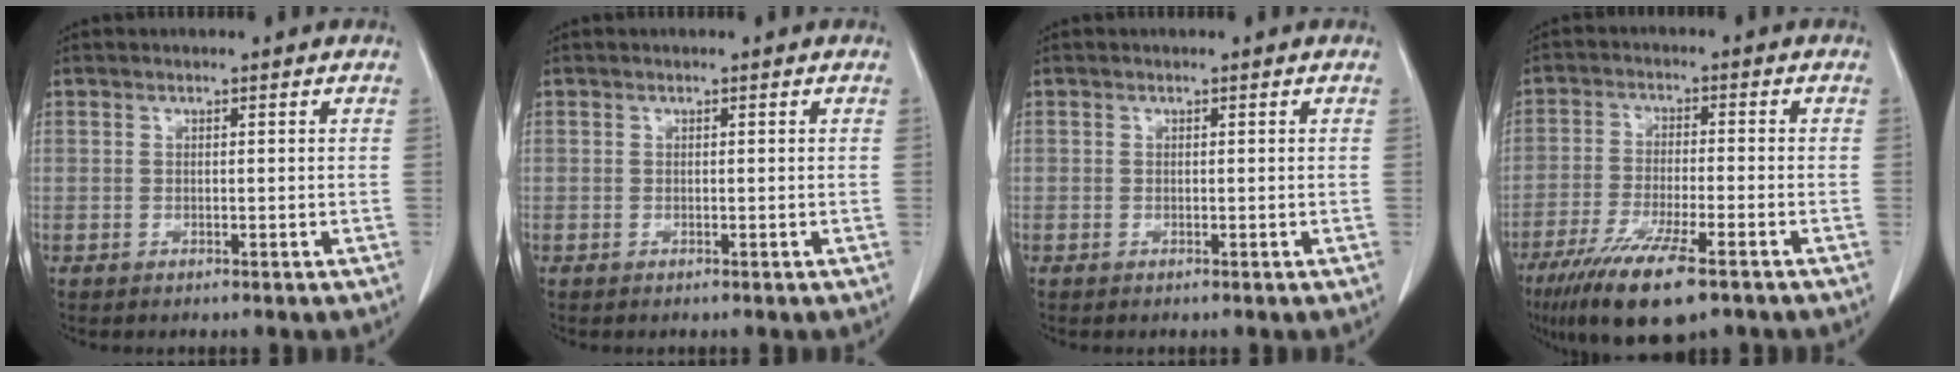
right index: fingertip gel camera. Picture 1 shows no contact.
{"total": 0.0}
{"total": 0.0}
{"total": 12.0, "force": [-7.7, 2.2, 9.0], "torque": [-0.161, -0.028, -0.125]}